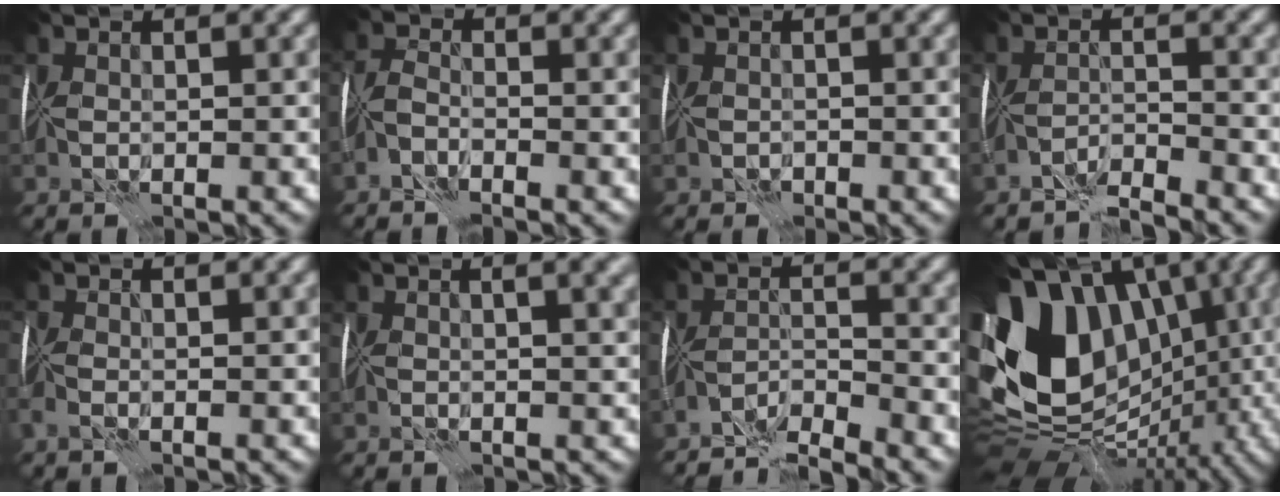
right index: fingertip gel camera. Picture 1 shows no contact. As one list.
[{"total": 2.1, "force": [-1.9, -0.9, -0.2], "torque": [0.010, 0.003, -0.045]}, {"total": 1.2, "force": [-1.0, 0.7, 0.1], "torque": [-0.003, -0.006, -0.018]}, {"total": 3.8, "force": [-3.5, -1.5, -0.4], "torque": [0.018, -0.005, -0.067]}, {"total": 1.7, "force": [-0.9, 0.7, 1.2], "torque": [-0.032, -0.004, -0.022]}, {"total": 4.2, "force": [1.8, 1.2, 3.6], "torque": [-0.034, 0.005, 0.030]}, {"total": 4.3, "force": [-3.9, -1.8, -0.3], "torque": [0.015, -0.005, -0.076]}, {"total": 15.6, "force": [0.4, 11.6, 10.5], "torque": [-0.188, 0.010, 0.016]}]